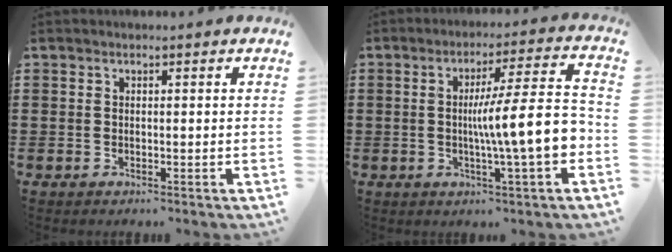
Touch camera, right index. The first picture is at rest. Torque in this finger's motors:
{"motor_torque": [1.59, -0.55, 0.42, 0.21]}